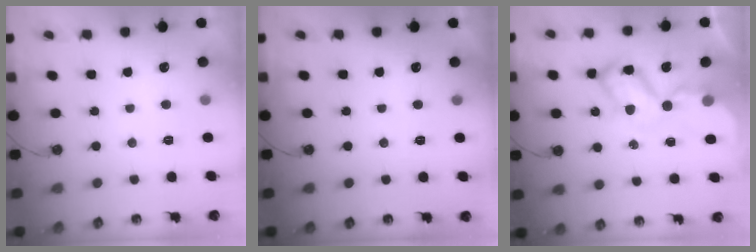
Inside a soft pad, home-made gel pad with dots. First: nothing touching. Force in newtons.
{"total": 0.0}
{"total": 12.4, "press": 12.4, "slide": 1.1}